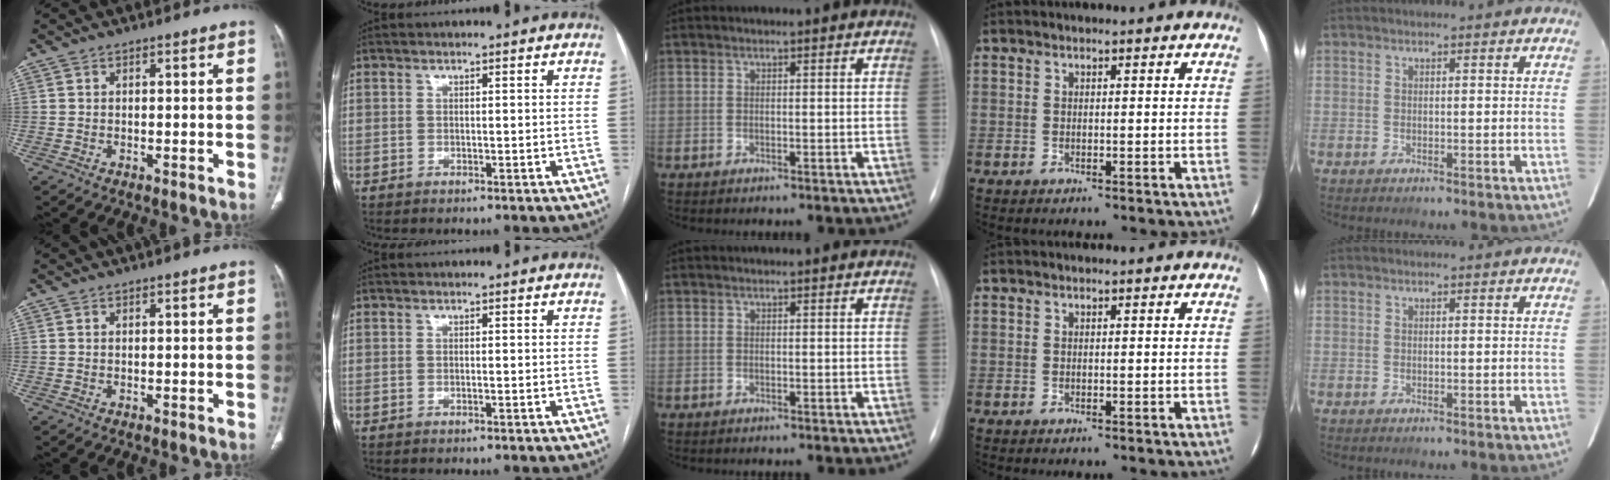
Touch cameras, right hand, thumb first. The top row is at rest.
{}